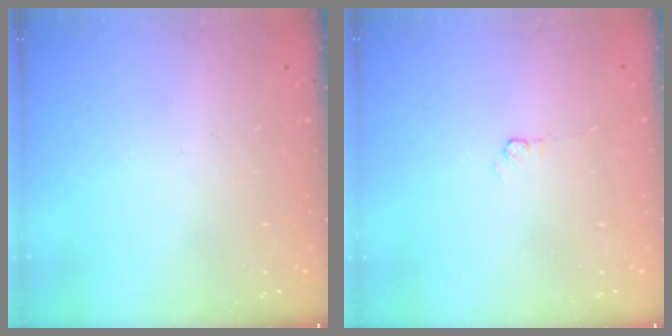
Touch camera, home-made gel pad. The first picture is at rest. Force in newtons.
{"total": 2.3, "press": 2.3, "slide": 0.3}